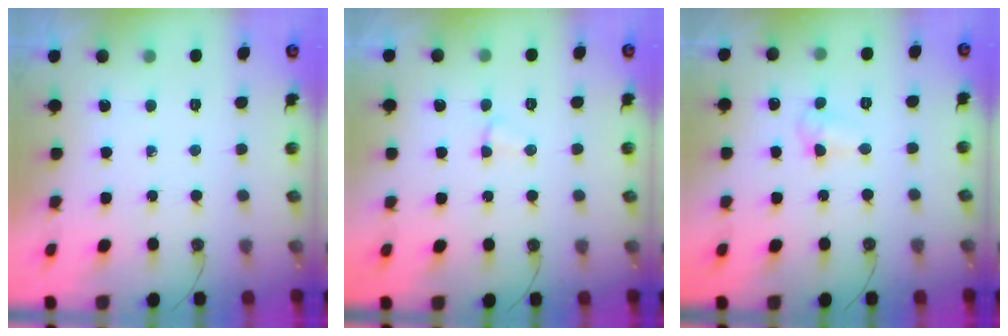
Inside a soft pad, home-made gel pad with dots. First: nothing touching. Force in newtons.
{"total": 2.5, "press": 2.4, "slide": 0.7}
{"total": 4.0, "press": 4.0, "slide": 0.6}